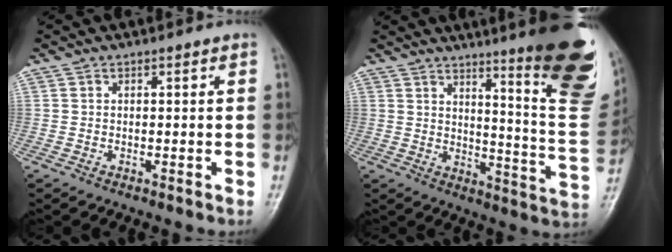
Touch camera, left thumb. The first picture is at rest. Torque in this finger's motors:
{"motor_torque": [2.82, 1.32, 1.64, -1.13, 0.14]}